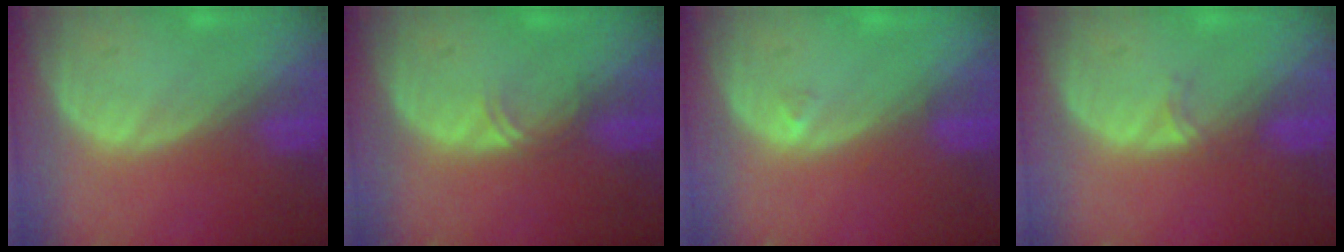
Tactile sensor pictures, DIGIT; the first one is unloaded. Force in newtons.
{"total": 1.4, "press": 1.1, "slide": 0.9}
{"total": 0.5, "press": 0.5, "slide": 0.2}
{"total": 1.3, "press": 1.0, "slide": 0.9}